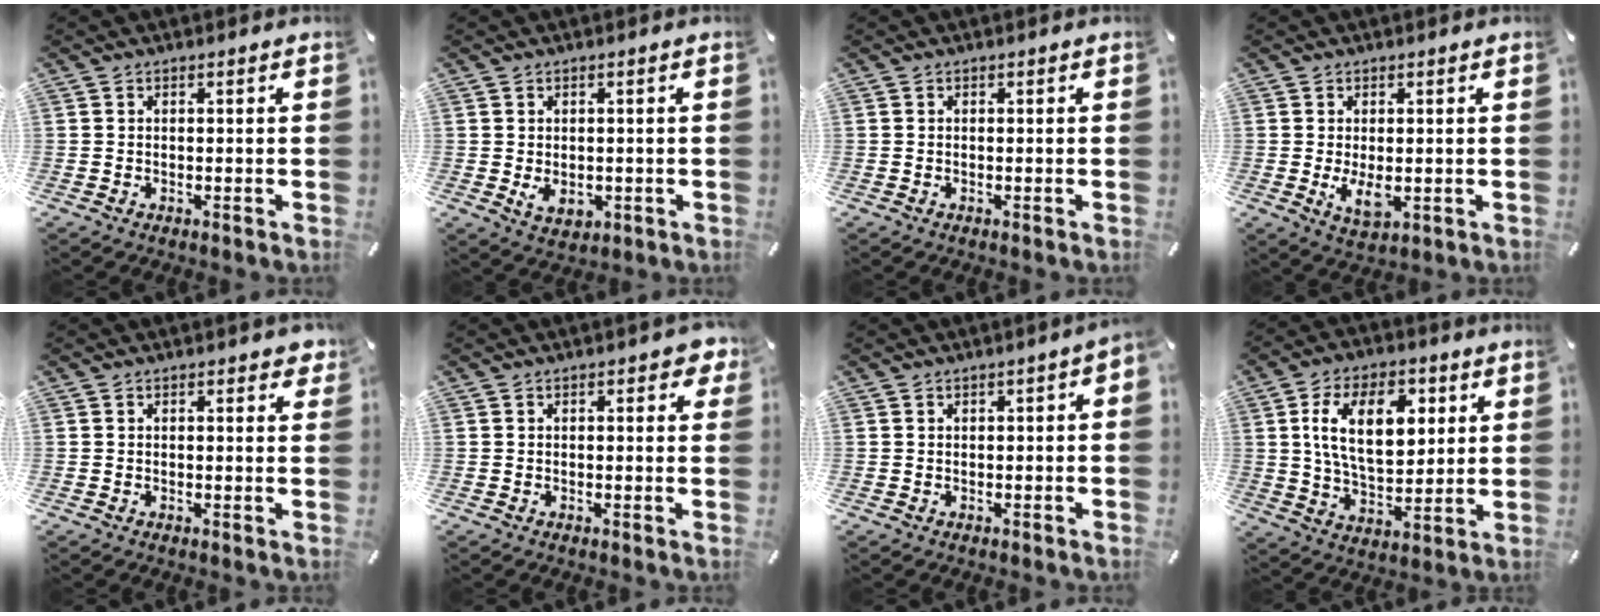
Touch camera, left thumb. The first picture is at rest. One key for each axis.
{"total": 3.7, "fx": -0.5, "fy": 2.7, "fz": 2.5, "tx": -0.050, "ty": -0.005, "tz": -0.011}
{"total": 0.0}
{"total": 5.6, "fx": -0.5, "fy": 2.6, "fz": 4.9, "tx": -0.103, "ty": -0.010, "tz": -0.012}
{"total": 1.6, "fx": 1.0, "fy": 0.6, "fz": 1.1, "tx": -0.010, "ty": -0.004, "tz": 0.014}
{"total": 3.1, "fx": 1.1, "fy": 1.4, "fz": 2.5, "tx": -0.036, "ty": 0.000, "tz": 0.015}
{"total": 1.5, "fx": 0.0, "fy": 0.6, "fz": 1.4, "tx": -0.025, "ty": 0.003, "tz": -0.001}
{"total": 16.1, "fx": 4.9, "fy": 9.5, "fz": 12.0, "tx": -0.220, "ty": 0.007, "tz": 0.083}